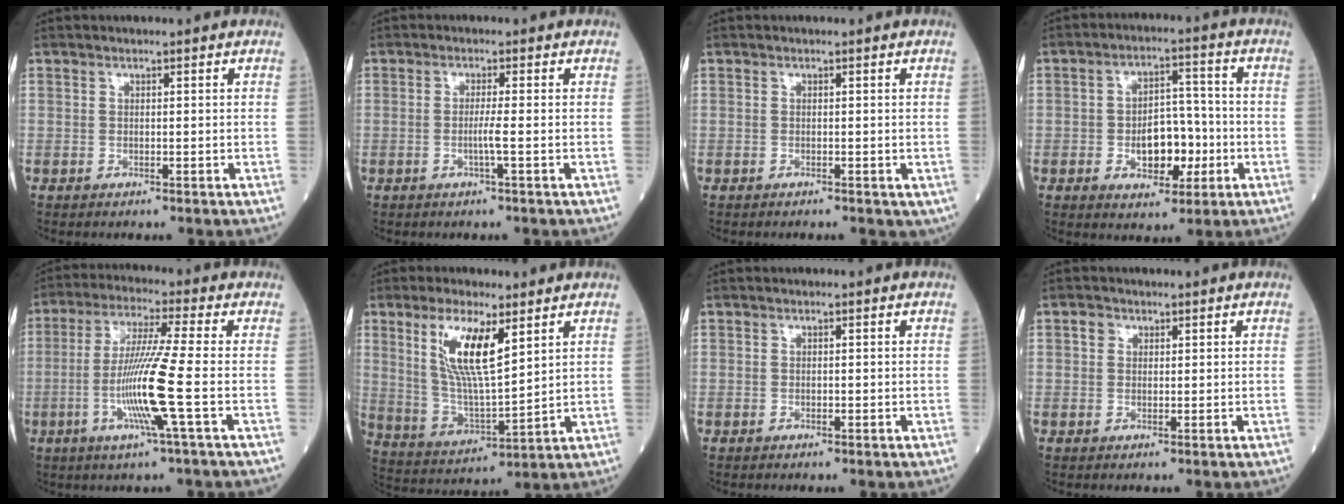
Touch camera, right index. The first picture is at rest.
{"total": 2.0, "force": [-0.5, -0.5, 1.9], "torque": [-0.041, -0.002, -0.009]}
{"total": 1.1, "force": [-0.6, 0.6, 0.7], "torque": [-0.008, 0.001, -0.006]}
{"total": 8.3, "force": [-2.0, 4.5, 6.7], "torque": [-0.110, 0.013, -0.023]}
{"total": 10.9, "force": [-2.7, -1.6, 10.4], "torque": [-0.211, -0.014, -0.054]}
{"total": 11.6, "force": [5.1, 2.5, 10.1], "torque": [-0.208, -0.004, 0.104]}
{"total": 0.0}
{"total": 1.4, "force": [0.6, 1.2, 0.5], "torque": [-0.008, 0.005, 0.007]}